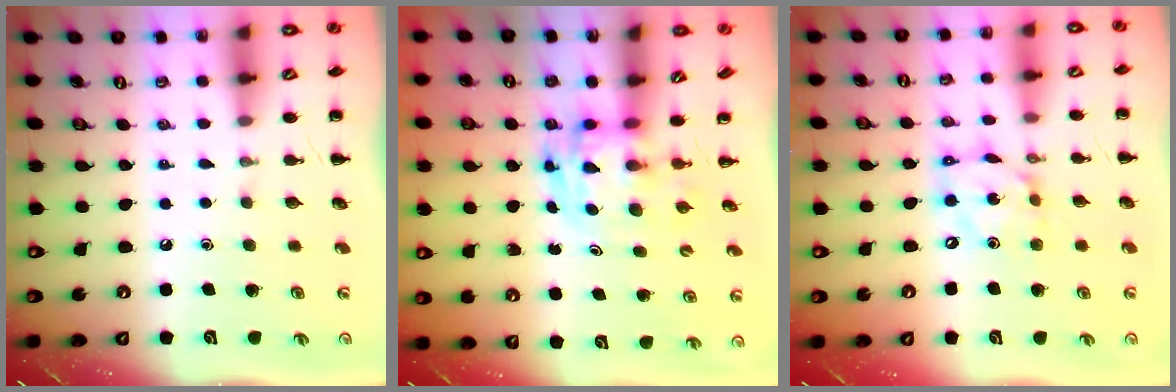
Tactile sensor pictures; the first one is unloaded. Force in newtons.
{"total": 3.4, "press": 3.3, "slide": 0.6}
{"total": 9.0, "press": 8.7, "slide": 2.1}